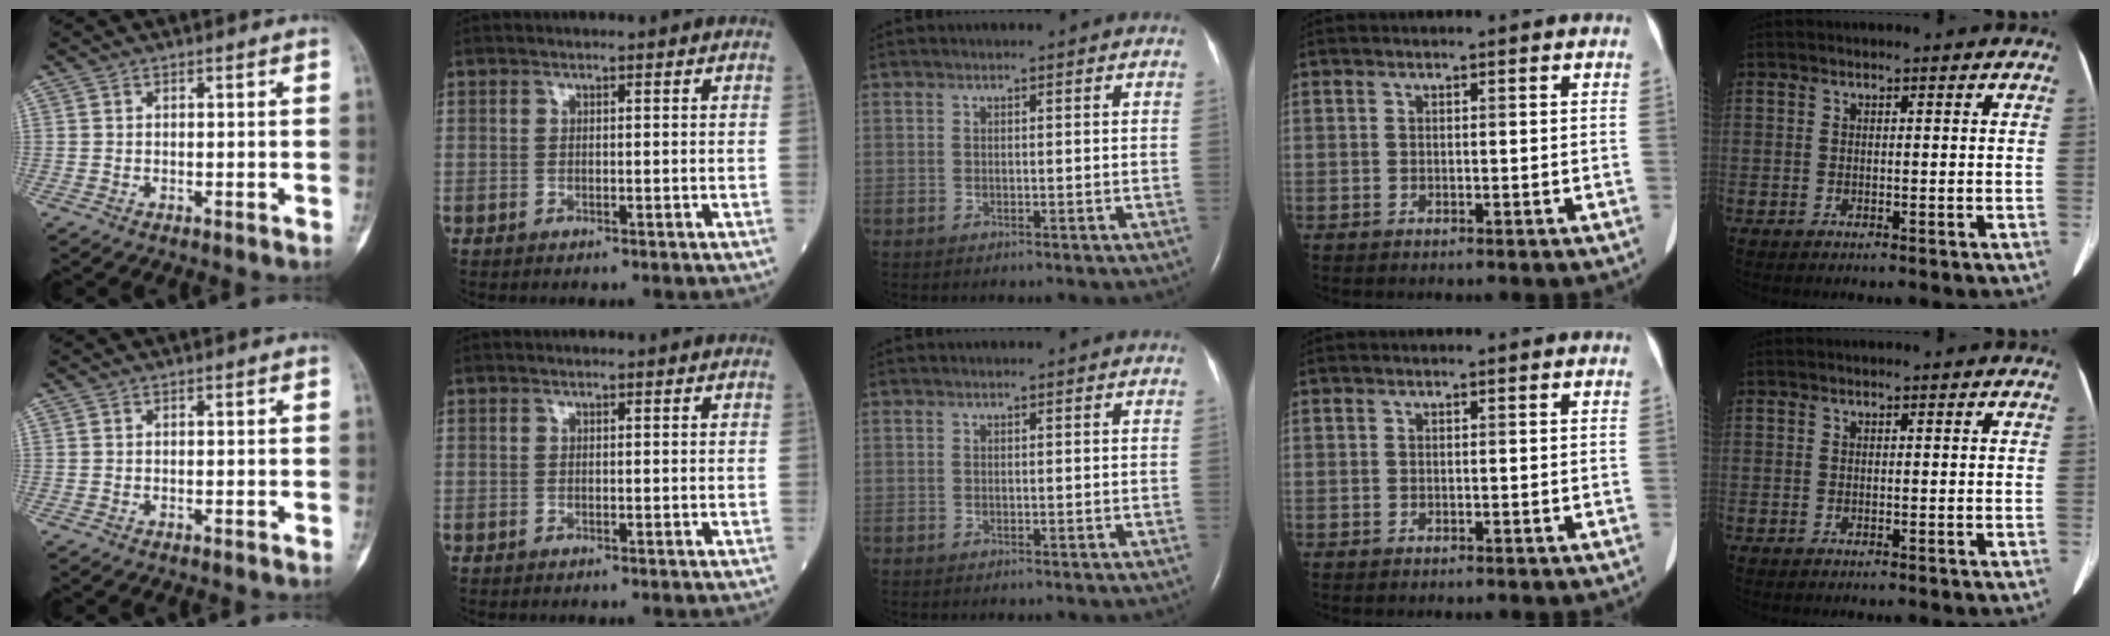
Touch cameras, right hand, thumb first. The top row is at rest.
{}